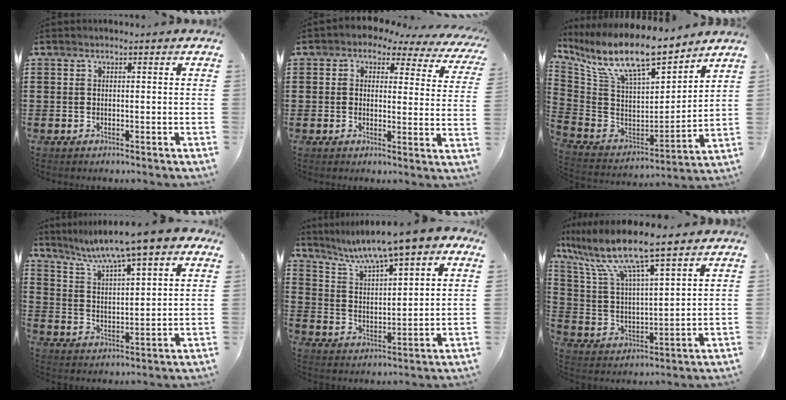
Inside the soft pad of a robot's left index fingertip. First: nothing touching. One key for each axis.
{"total": 2.5, "fx": 1.9, "fy": 1.3, "fz": 0.9, "tx": -0.033, "ty": -0.014, "tz": 0.027}
{"total": 12.7, "fx": 9.9, "fy": 2.8, "fz": 7.4, "tx": -0.181, "ty": -0.058, "tz": 0.174}
{"total": 7.9, "fx": 6.5, "fy": 0.4, "fz": 4.4, "tx": -0.109, "ty": -0.026, "tz": 0.106}
{"total": 7.5, "fx": 6.1, "fy": 0.5, "fz": 4.2, "tx": -0.104, "ty": -0.024, "tz": 0.101}
{"total": 9.1, "fx": 7.5, "fy": 0.6, "fz": 5.0, "tx": -0.130, "ty": -0.042, "tz": 0.124}